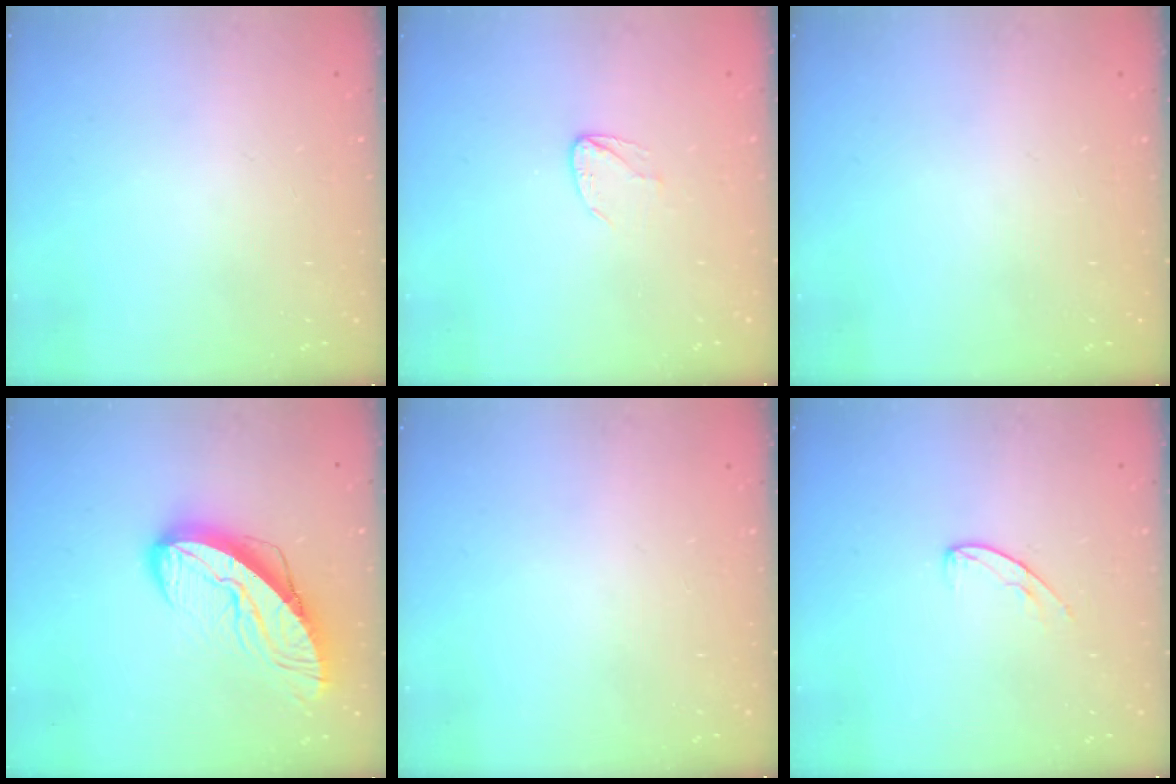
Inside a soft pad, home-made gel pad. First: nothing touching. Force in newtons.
{"total": 3.6, "press": 3.6, "slide": 0.4}
{"total": 0.0}
{"total": 12.4, "press": 12.4, "slide": 1.1}
{"total": 0.0}
{"total": 6.6, "press": 6.5, "slide": 0.7}